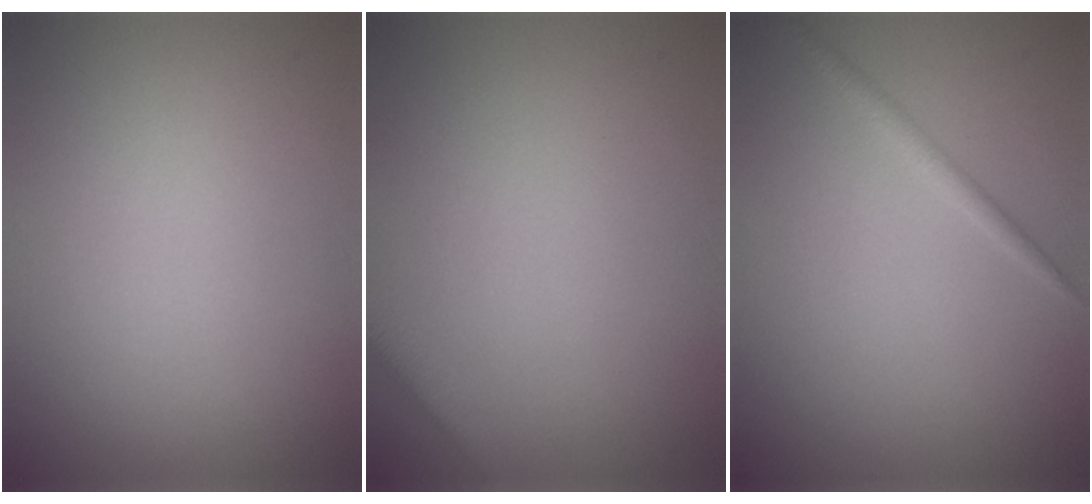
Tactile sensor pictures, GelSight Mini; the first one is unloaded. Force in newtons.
{"total": 1.6, "press": 1.6, "slide": 0.1}
{"total": 1.3, "press": 1.3, "slide": 0.0}